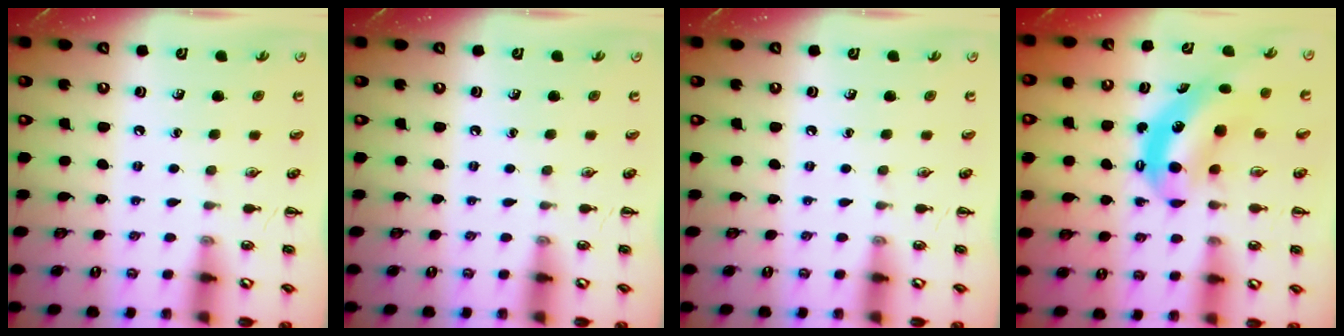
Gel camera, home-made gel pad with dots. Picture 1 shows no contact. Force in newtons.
{"total": 0.0}
{"total": 0.0}
{"total": 6.1, "press": 6.1, "slide": 1.0}